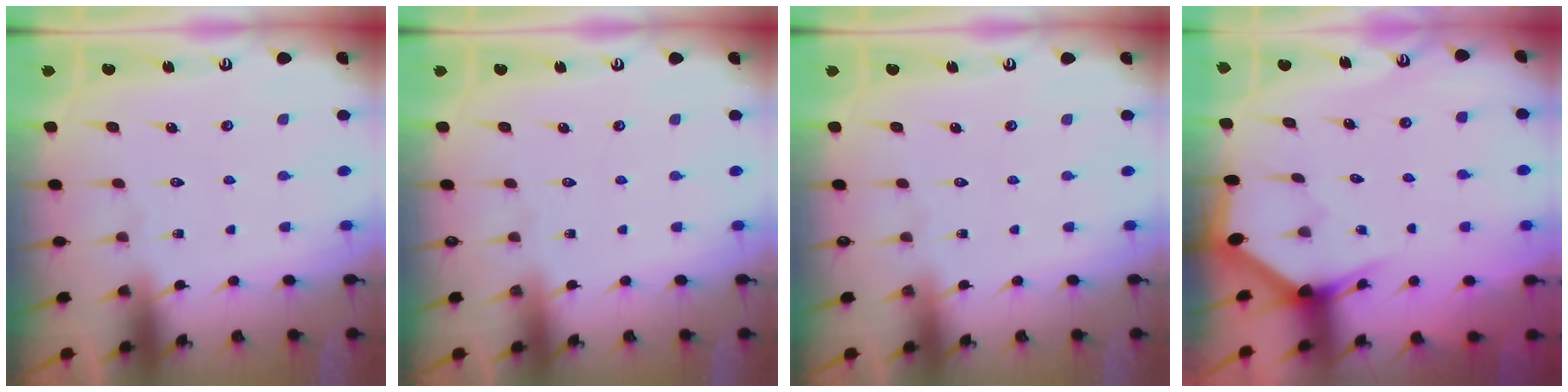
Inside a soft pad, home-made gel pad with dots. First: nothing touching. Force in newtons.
{"total": 0.0}
{"total": 0.0}
{"total": 3.1, "press": 3.1, "slide": 0.1}